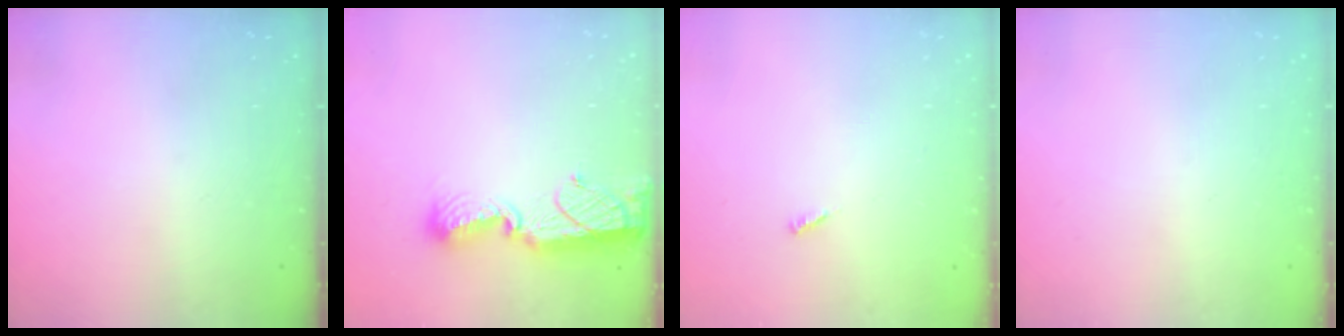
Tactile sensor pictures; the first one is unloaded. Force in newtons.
{"total": 11.0, "press": 11.0, "slide": 1.0}
{"total": 2.5, "press": 2.5, "slide": 0.1}
{"total": 0.0}